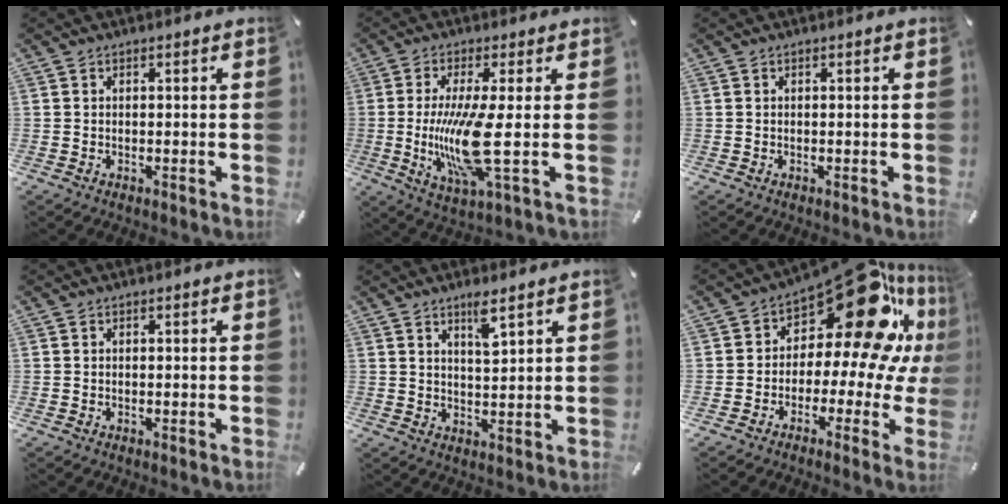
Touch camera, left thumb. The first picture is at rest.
{"total": 14.0, "force": [-0.7, 2.4, 13.7], "torque": [-0.304, -0.038, -0.022]}
{"total": 0.0}
{"total": 0.0}
{"total": 5.1, "force": [3.6, 1.0, 3.4], "torque": [-0.052, -0.020, 0.057]}
{"total": 21.3, "force": [10.4, 10.3, 15.4], "torque": [-0.215, -0.075, 0.175]}